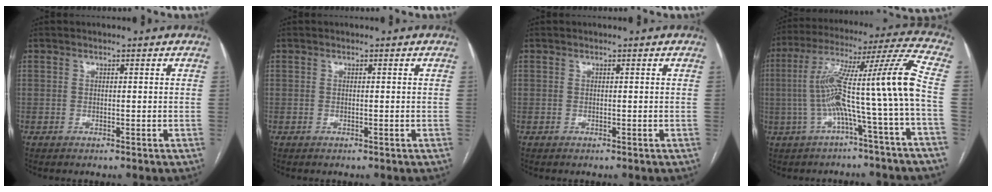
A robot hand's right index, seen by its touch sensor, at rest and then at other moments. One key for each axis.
{"total": 0.0}
{"total": 0.0}
{"total": 15.6, "fx": -2.8, "fy": -1.5, "fz": 15.3, "tx": -0.263, "ty": 0.033, "tz": -0.055}